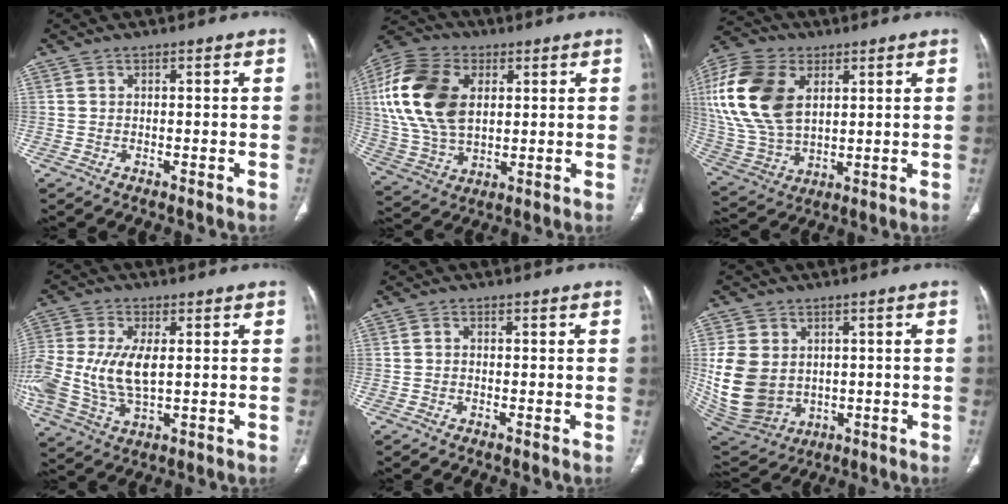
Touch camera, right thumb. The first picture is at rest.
{"total": 19.2, "force": [4.2, 12.3, 14.1], "torque": [-0.282, 0.000, 0.079]}
{"total": 20.4, "force": [5.5, 12.8, 14.9], "torque": [-0.315, -0.010, 0.106]}
{"total": 16.4, "force": [0.4, 9.0, 13.7], "torque": [-0.334, -0.008, 0.015]}
{"total": 0.5, "force": [-0.1, 0.5, 0.1], "torque": [-0.001, 0.002, -0.007]}
{"total": 15.0, "force": [0.7, 12.3, 8.6], "torque": [-0.168, -0.009, 0.044]}